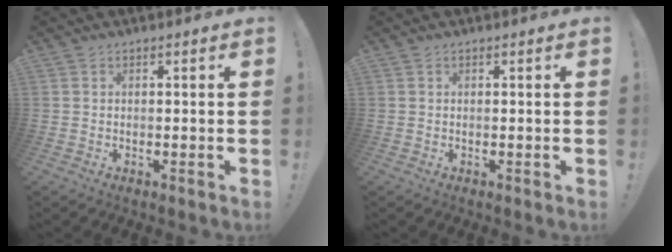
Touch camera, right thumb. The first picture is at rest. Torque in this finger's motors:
{"motor_torque": [-0.29, -0.32, -0.03, -0.21, 0.02]}